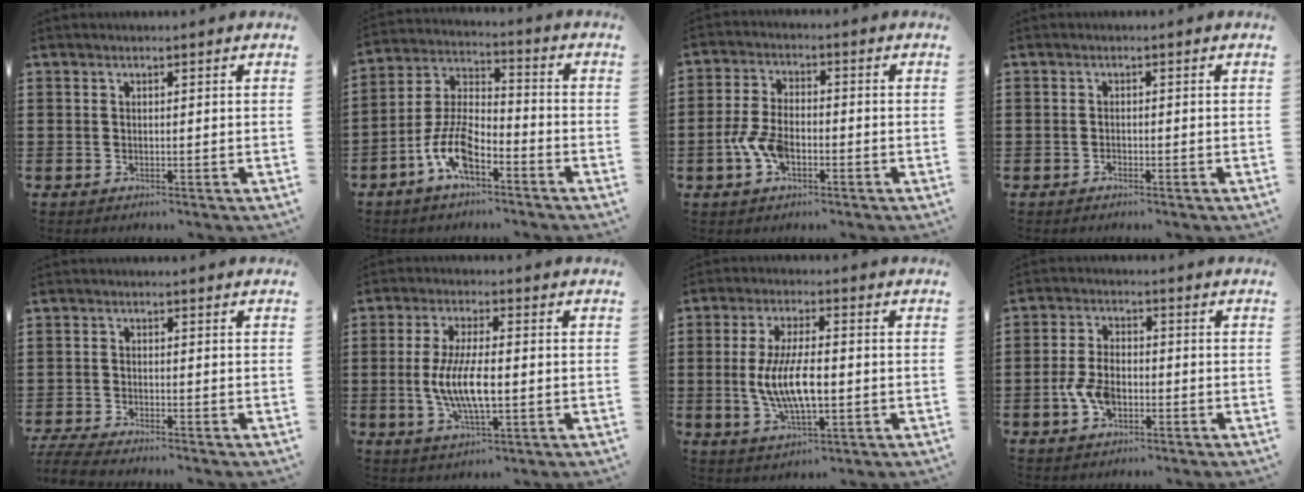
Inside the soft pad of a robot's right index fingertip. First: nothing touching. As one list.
[{"total": 8.6, "force": [-5.0, 3.6, 6.0], "torque": [-0.148, -0.002, -0.099]}, {"total": 5.8, "force": [-2.1, 3.1, 4.3], "torque": [-0.115, -0.005, -0.046]}, {"total": 0.7, "force": [-0.6, 0.3, 0.1], "torque": [-0.003, 0.001, -0.013]}, {"total": 3.0, "force": [-2.8, -0.1, 0.8], "torque": [-0.027, -0.009, -0.061]}, {"total": 8.8, "force": [-1.0, 3.0, 8.2], "torque": [-0.178, -0.008, -0.025]}, {"total": 9.3, "force": [-0.9, 3.6, 8.5], "torque": [-0.185, -0.005, -0.022]}, {"total": 5.2, "force": [-1.8, 3.2, 3.7], "torque": [-0.094, 0.000, -0.037]}]